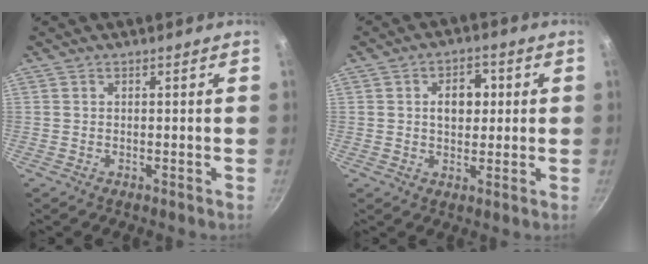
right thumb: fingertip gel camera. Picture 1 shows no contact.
{"total": 6.5, "force": [1.0, 4.6, 4.6], "torque": [-0.036, 0.005, 0.010]}